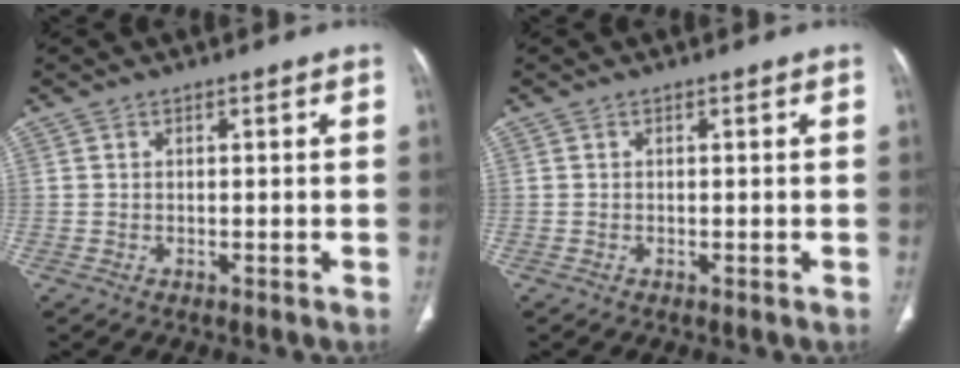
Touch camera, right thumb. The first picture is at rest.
{"total": 0.0}